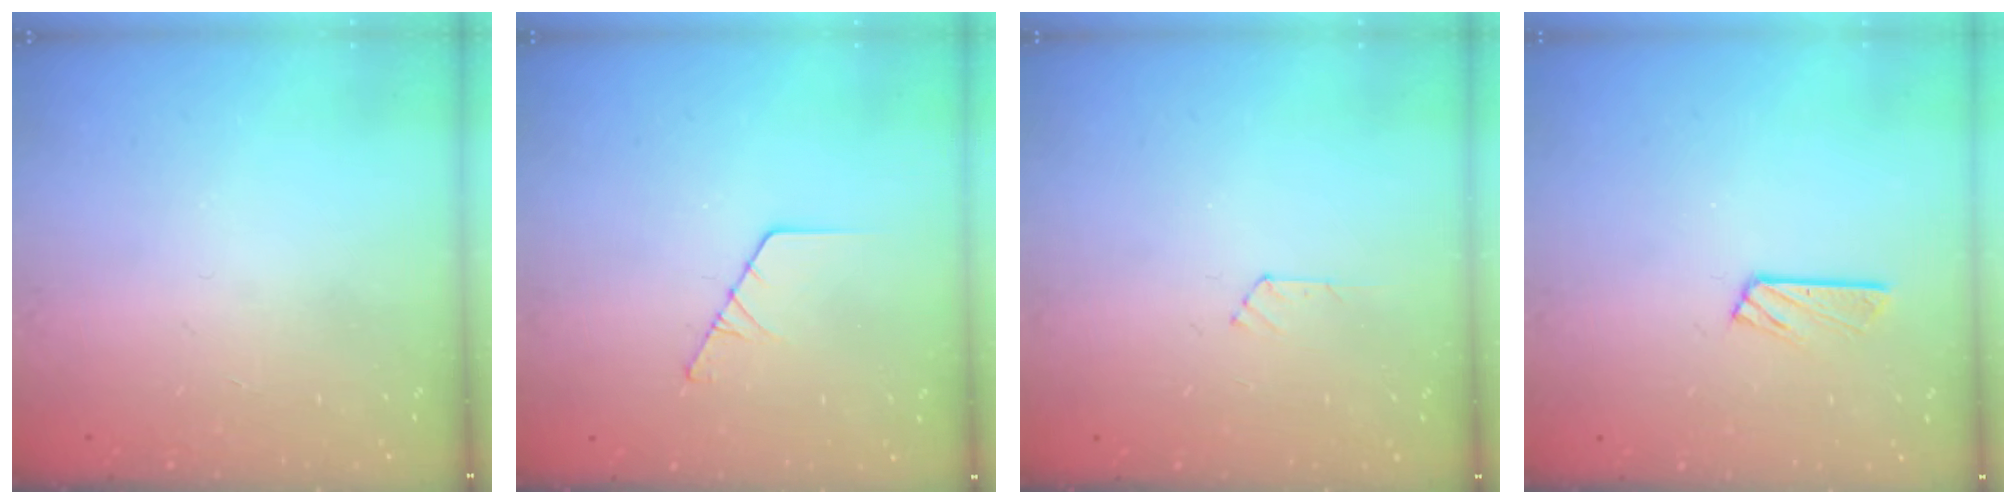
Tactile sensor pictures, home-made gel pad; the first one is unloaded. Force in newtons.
{"total": 2.9, "press": 2.9, "slide": 0.3}
{"total": 2.8, "press": 2.7, "slide": 0.5}
{"total": 4.4, "press": 4.4, "slide": 0.4}